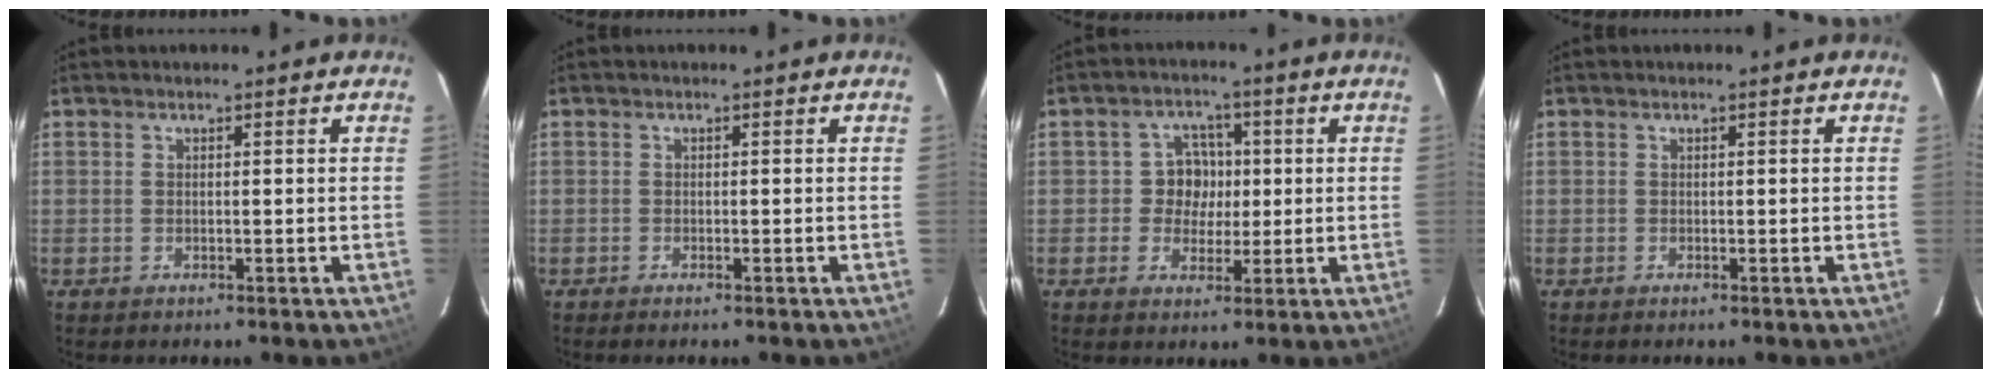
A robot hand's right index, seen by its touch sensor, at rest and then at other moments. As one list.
[{"total": 0.9, "force": [-0.8, 0.0, 0.4], "torque": [-0.009, -0.002, -0.015]}, {"total": 5.7, "force": [-0.1, 5.5, 1.6], "torque": [-0.023, 0.017, -0.004]}, {"total": 0.0}]